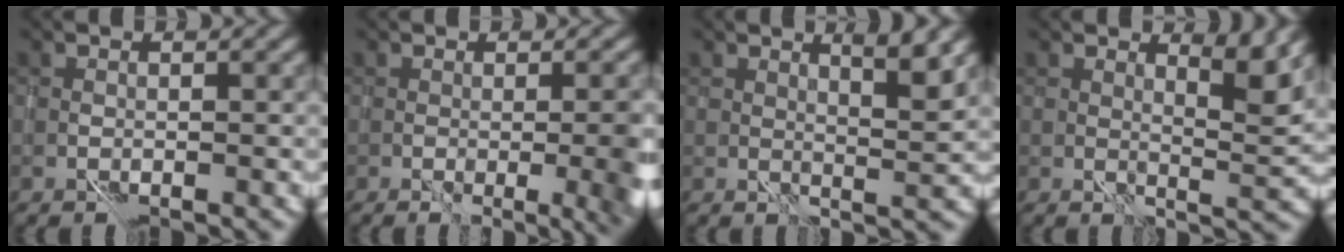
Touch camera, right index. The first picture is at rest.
{"total": 6.4, "force": [-0.6, 2.4, 5.9], "torque": [-0.048, -0.002, 0.016]}
{"total": 3.7, "force": [3.0, 0.1, 2.0], "torque": [-0.025, 0.002, 0.054]}
{"total": 4.1, "force": [3.2, 0.3, 2.4], "torque": [-0.035, -0.001, 0.057]}